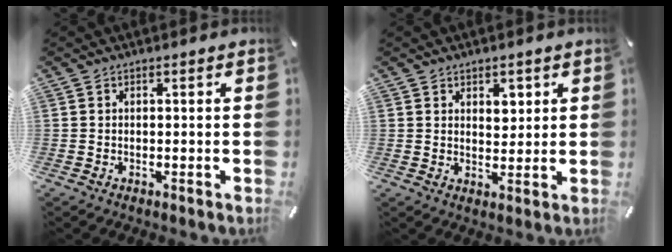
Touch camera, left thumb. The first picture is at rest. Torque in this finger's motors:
{"motor_torque": [0.20, -0.17, 0.11, 0.07, 0.01]}